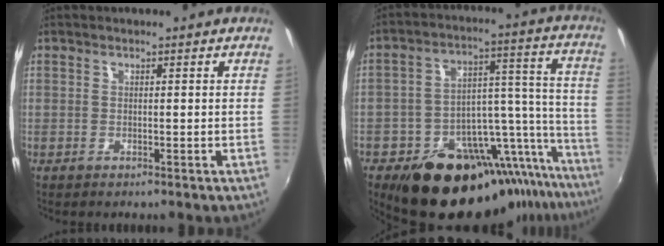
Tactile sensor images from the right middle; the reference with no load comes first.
{"total": 24.8, "force": [-20.8, 9.3, 9.9], "torque": [-0.124, 0.042, -0.296]}